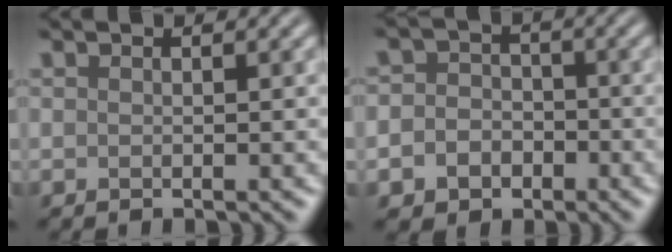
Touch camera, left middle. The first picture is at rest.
{"total": 4.8, "force": [-1.7, 4.2, 1.5], "torque": [0.000, -0.001, -0.045]}